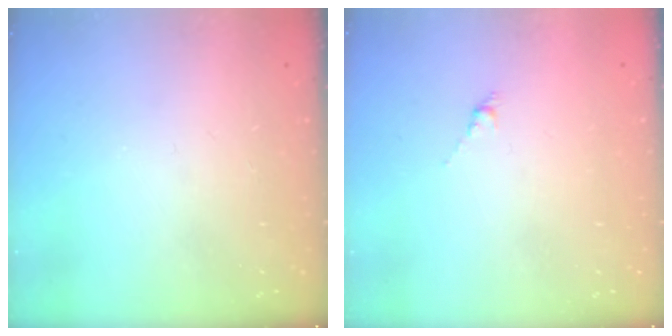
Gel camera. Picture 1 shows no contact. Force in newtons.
{"total": 0.0}